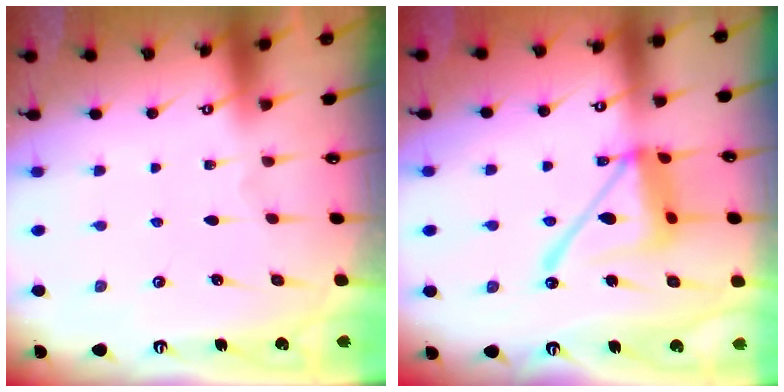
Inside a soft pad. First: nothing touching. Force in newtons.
{"total": 15.7, "press": 15.7, "slide": 1.6}